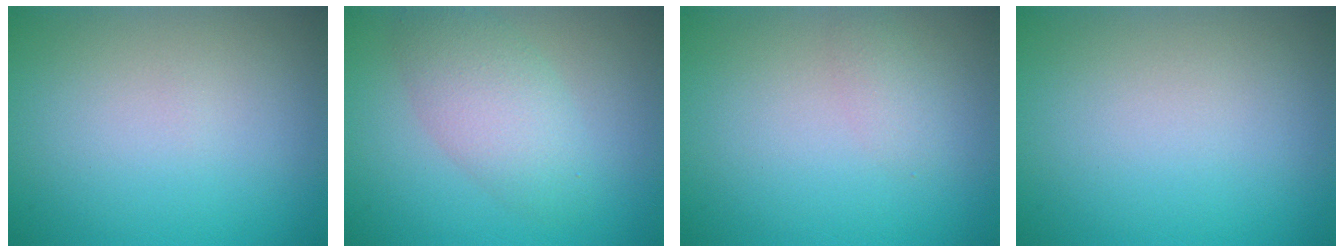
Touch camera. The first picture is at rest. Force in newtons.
{"total": 4.2, "press": 4.2, "slide": 0.1}
{"total": 1.0, "press": 1.0, "slide": 0.1}
{"total": 0.0}